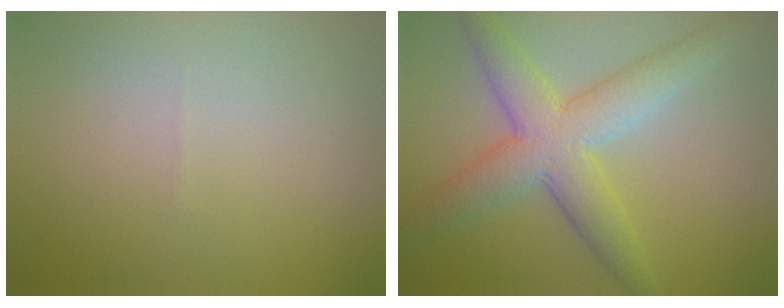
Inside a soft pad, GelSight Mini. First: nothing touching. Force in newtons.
{"total": 6.5, "press": 6.5, "slide": 0.3}